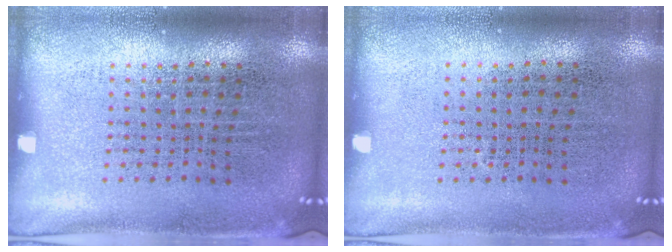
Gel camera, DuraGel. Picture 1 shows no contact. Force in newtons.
{"total": 0.0}